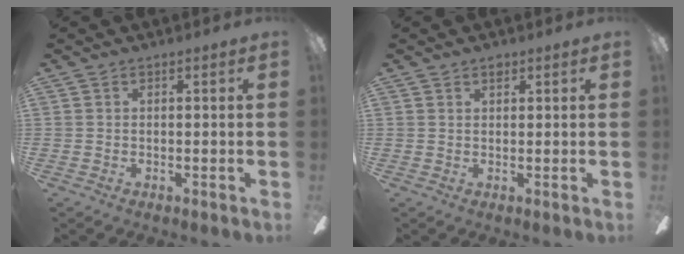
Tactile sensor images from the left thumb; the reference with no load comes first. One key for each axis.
{"total": 1.2, "fx": 1.0, "fy": 0.6, "fz": 0.4, "tx": -0.002, "ty": -0.004, "tz": 0.017}